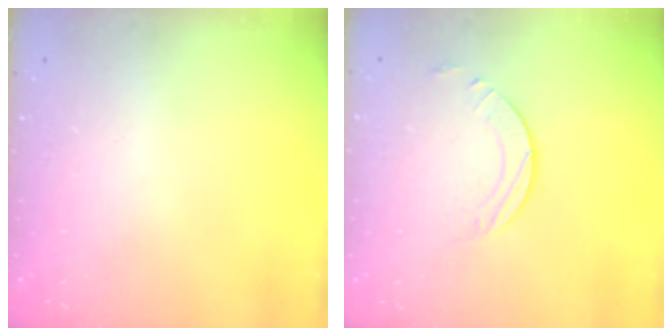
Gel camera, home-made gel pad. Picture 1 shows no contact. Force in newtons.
{"total": 2.7, "press": 2.7, "slide": 0.2}